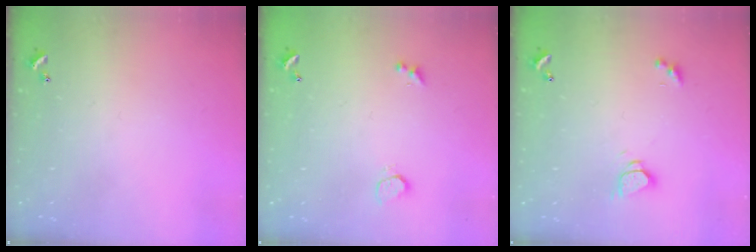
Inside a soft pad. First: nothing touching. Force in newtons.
{"total": 2.2, "press": 1.9, "slide": 1.1}
{"total": 2.7, "press": 2.7, "slide": 0.3}